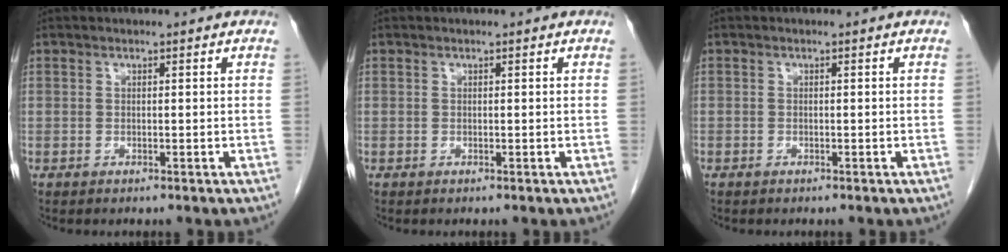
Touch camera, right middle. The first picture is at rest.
{"total": 0.0}
{"total": 0.0}